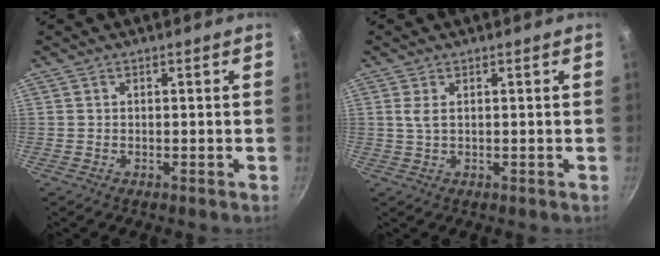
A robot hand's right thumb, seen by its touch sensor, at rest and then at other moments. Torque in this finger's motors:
{"motor_torque": [-0.34, -0.35, 0.37, -0.24, 0.00]}